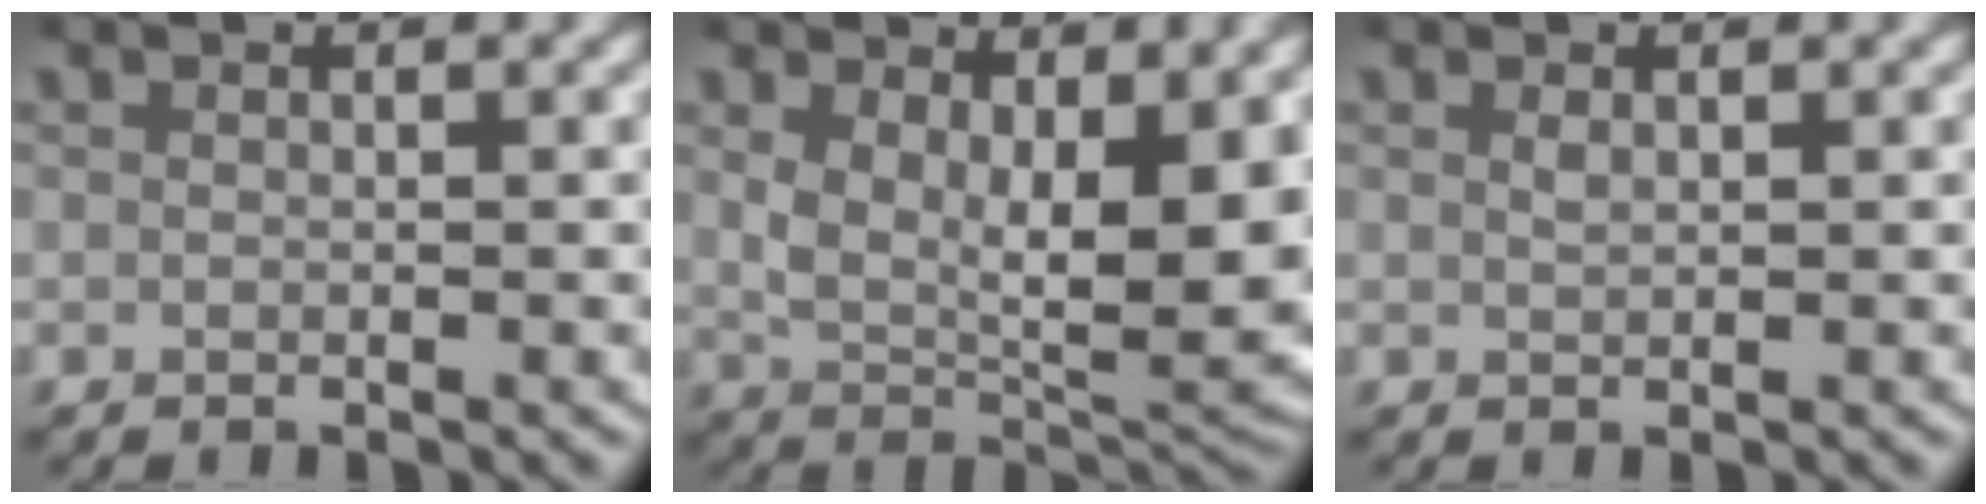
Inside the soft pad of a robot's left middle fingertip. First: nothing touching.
{"total": 7.9, "force": [1.8, 4.0, 6.5], "torque": [-0.104, -0.020, 0.035]}
{"total": 0.6, "force": [0.4, 0.1, 0.4], "torque": [-0.007, -0.002, 0.009]}